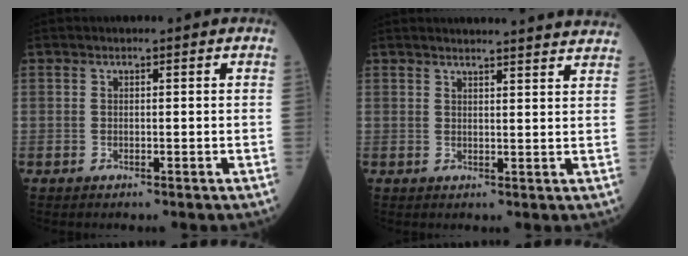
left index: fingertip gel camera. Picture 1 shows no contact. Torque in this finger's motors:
{"motor_torque": [0.49, -1.09, -0.30, 0.01]}